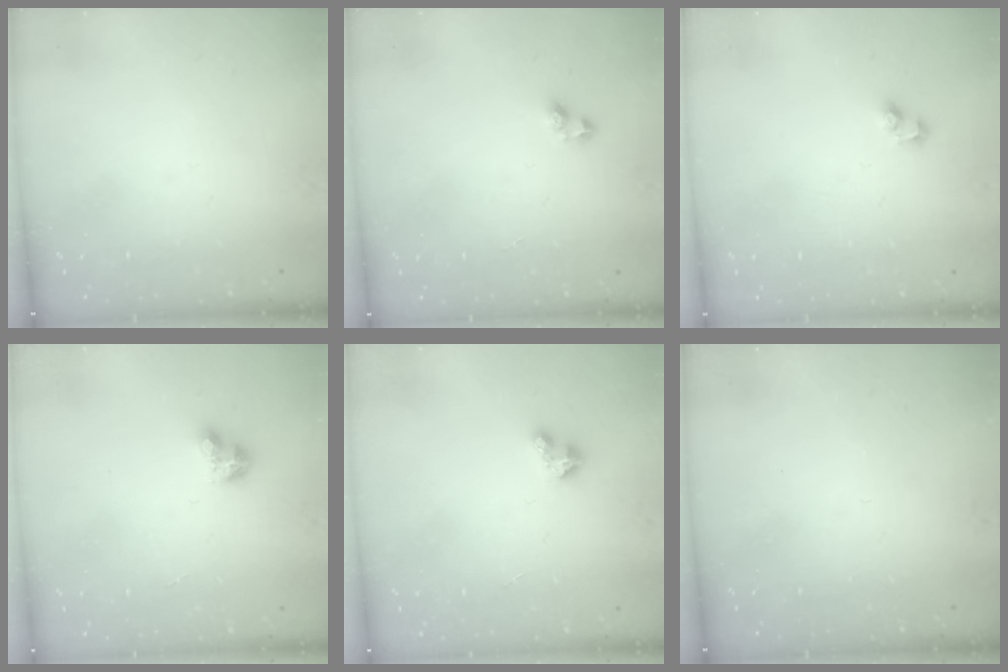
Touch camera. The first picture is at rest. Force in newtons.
{"total": 2.5, "press": 2.2, "slide": 1.3}
{"total": 2.7, "press": 2.5, "slide": 1.2}
{"total": 4.5, "press": 4.5, "slide": 0.4}
{"total": 2.7, "press": 2.7, "slide": 0.3}
{"total": 0.0}